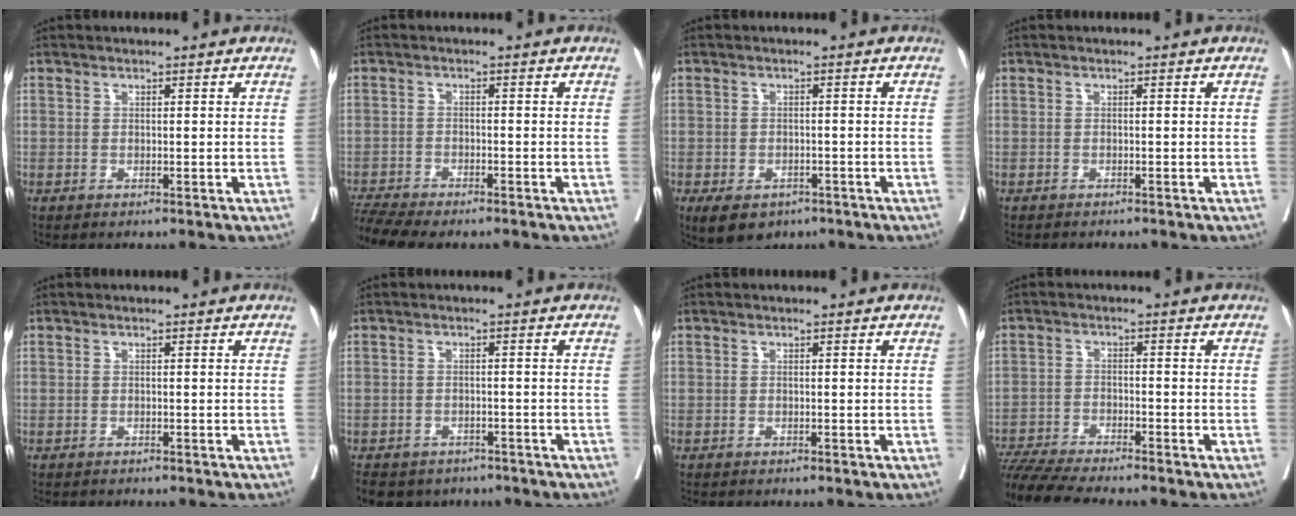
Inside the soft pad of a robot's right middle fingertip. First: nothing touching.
{"total": 7.7, "force": [-7.1, 0.6, 3.0], "torque": [-0.055, -0.008, -0.117]}
{"total": 6.3, "force": [-4.2, 3.8, 2.9], "torque": [-0.047, -0.005, -0.057]}
{"total": 2.1, "force": [-2.0, 0.2, 0.6], "torque": [-0.016, -0.006, -0.025]}
{"total": 3.2, "force": [-3.0, 0.5, 1.0], "torque": [-0.018, -0.008, -0.041]}
{"total": 9.8, "force": [-8.3, 4.7, 2.3], "torque": [-0.050, -0.002, -0.103]}
{"total": 2.5, "force": [-2.3, 0.3, 0.9], "torque": [-0.021, -0.007, -0.030]}
{"total": 10.9, "force": [-10.0, -0.1, 4.4], "torque": [-0.075, -0.017, -0.166]}